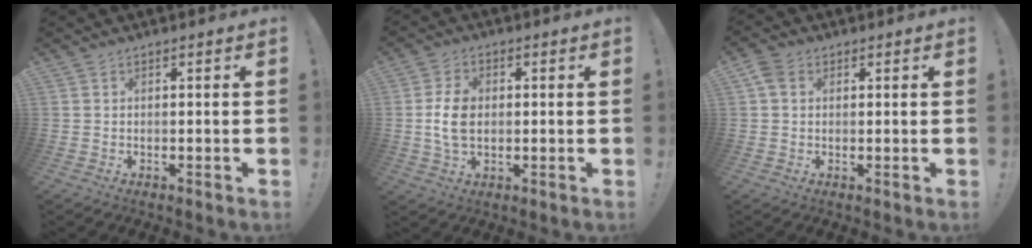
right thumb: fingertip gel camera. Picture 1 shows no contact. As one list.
[{"total": 8.8, "force": [-0.2, 5.8, 6.6], "torque": [-0.135, -0.001, -0.004]}, {"total": 4.4, "force": [1.6, 3.2, 2.5], "torque": [-0.047, 0.006, 0.033]}]